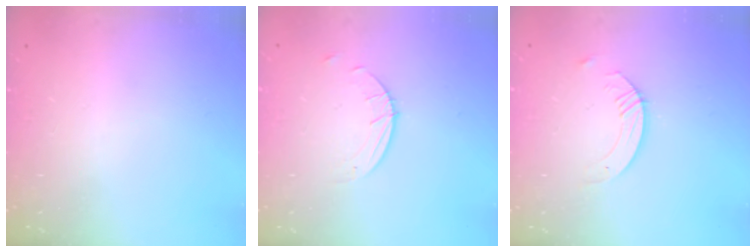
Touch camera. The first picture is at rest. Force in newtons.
{"total": 2.7, "press": 2.7, "slide": 0.3}
{"total": 3.5, "press": 3.5, "slide": 0.4}